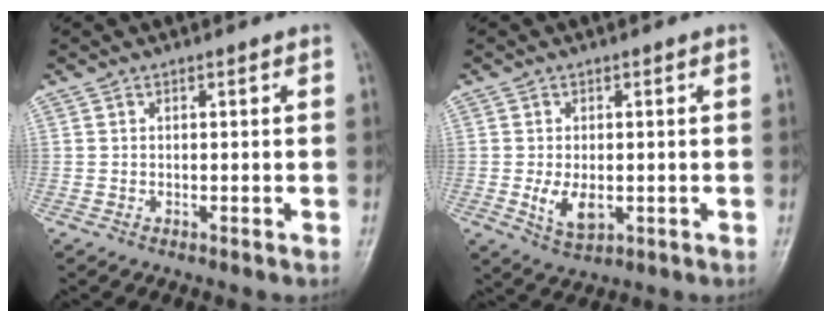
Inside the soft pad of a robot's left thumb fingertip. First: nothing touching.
{"total": 5.2, "force": [-0.7, 3.0, 4.2], "torque": [-0.072, -0.011, -0.006]}